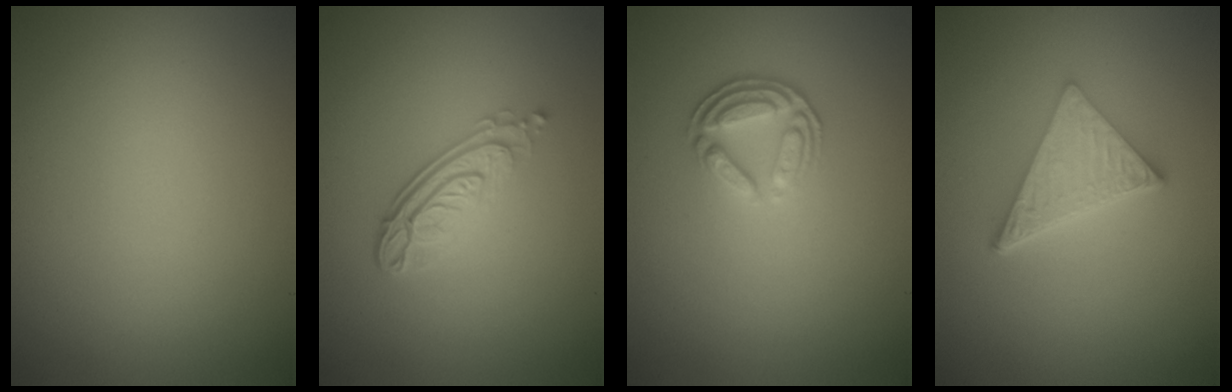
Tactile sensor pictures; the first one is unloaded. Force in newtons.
{"total": 4.4, "press": 3.1, "slide": 3.2}
{"total": 2.9, "press": 2.5, "slide": 1.6}
{"total": 5.2, "press": 3.9, "slide": 3.5}